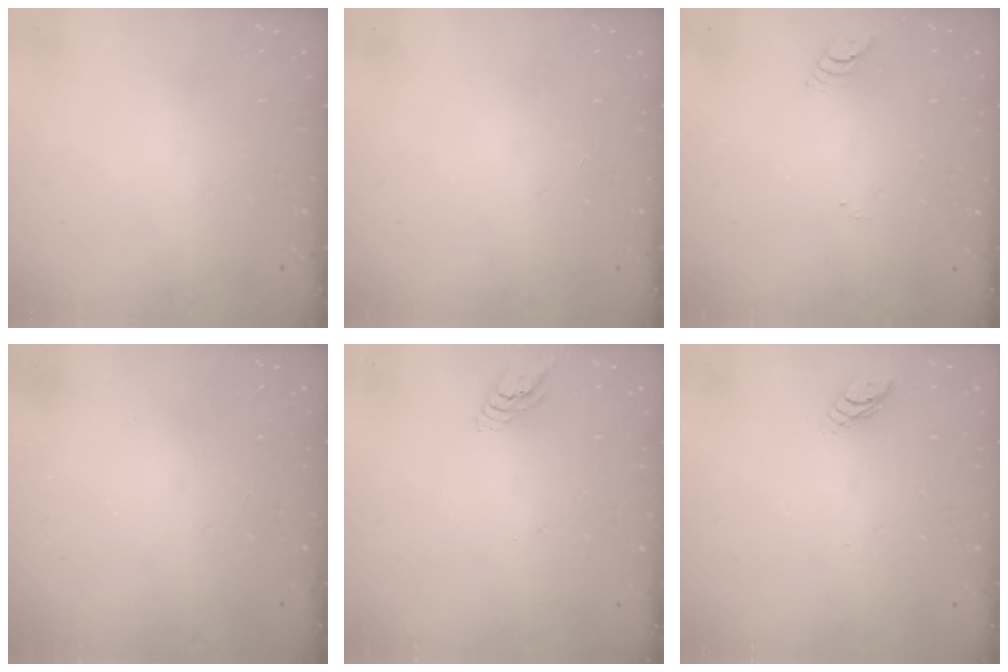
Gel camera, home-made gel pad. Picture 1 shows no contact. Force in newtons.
{"total": 0.0}
{"total": 2.9, "press": 2.8, "slide": 0.3}
{"total": 0.0}
{"total": 4.4, "press": 4.4, "slide": 0.6}
{"total": 4.4, "press": 4.4, "slide": 0.6}